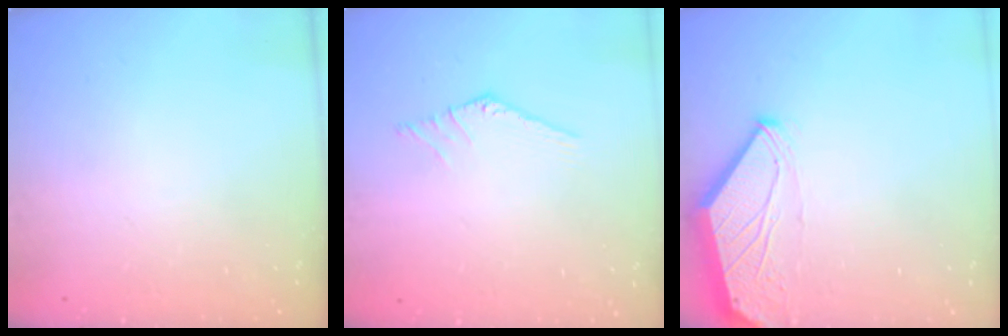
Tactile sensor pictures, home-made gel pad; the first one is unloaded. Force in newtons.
{"total": 0.0}
{"total": 0.0}